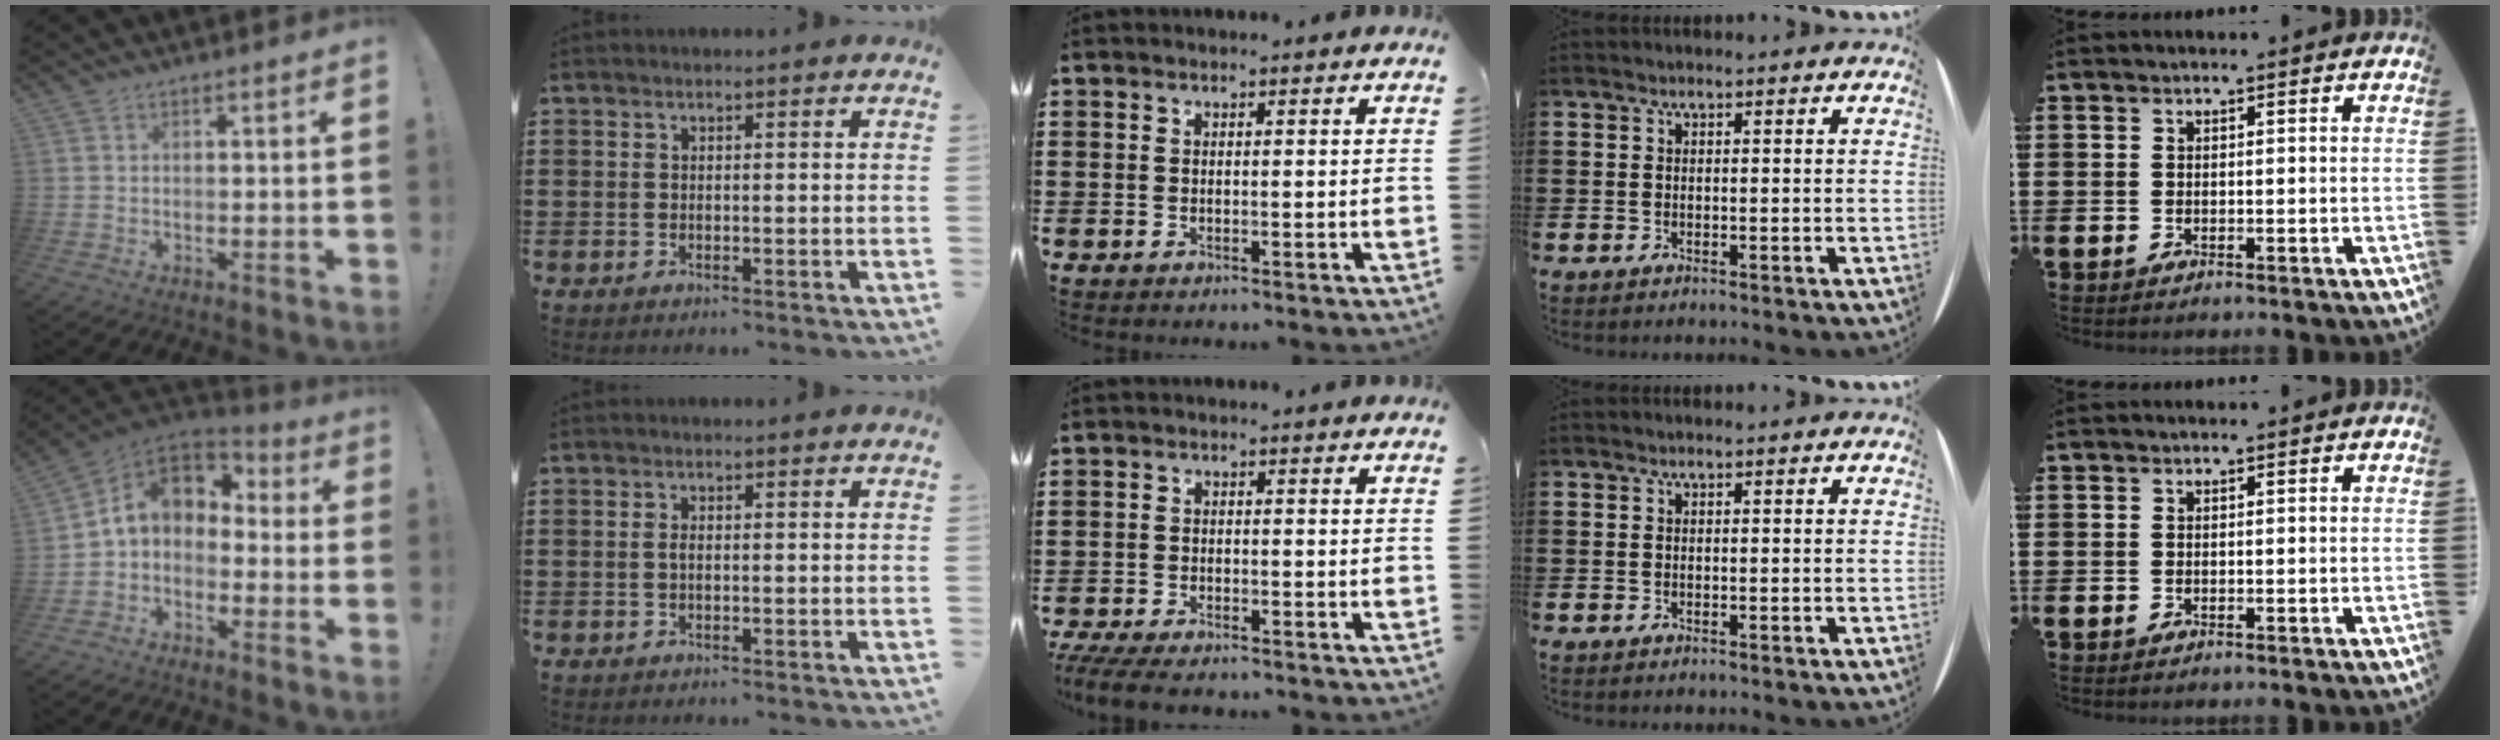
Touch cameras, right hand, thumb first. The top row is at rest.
{"thumb": {"total": 8.3, "force": [1.0, 6.1, 5.5], "torque": [-0.085, 0.006, 0.023]}, "index": {"total": 0.9, "force": [-0.2, 0.3, 0.9], "torque": [-0.025, -0.004, -0.005]}, "middle": {"total": 3.3, "force": [-3.1, 0.3, 1.1], "torque": [-0.032, -0.006, -0.066]}}